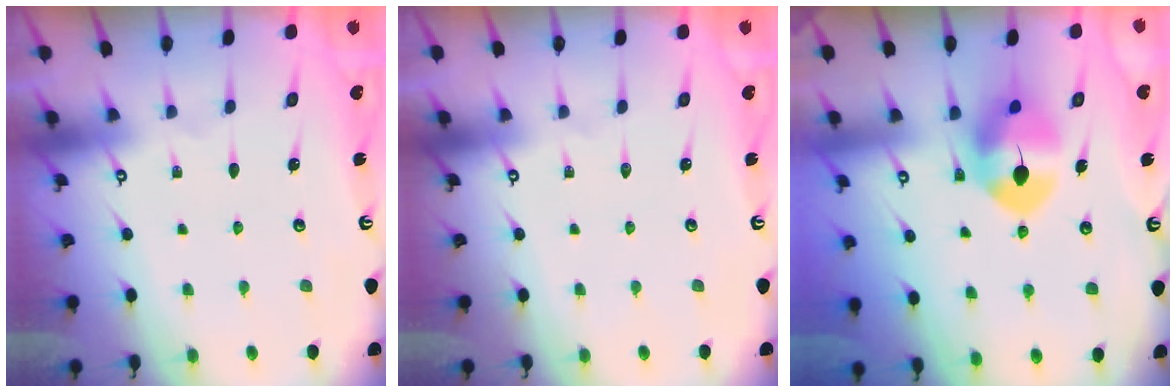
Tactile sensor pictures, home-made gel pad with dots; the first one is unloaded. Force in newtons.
{"total": 0.0}
{"total": 8.4, "press": 8.3, "slide": 1.4}